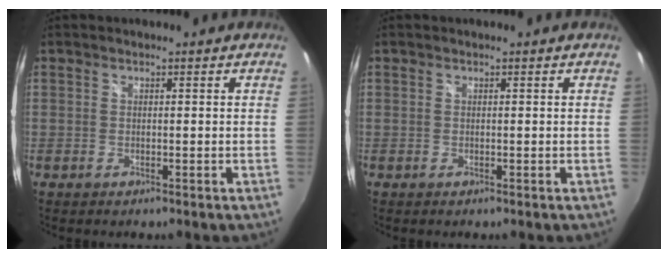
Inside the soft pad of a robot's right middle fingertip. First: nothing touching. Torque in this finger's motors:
{"motor_torque": [0.00, 0.00, 0.00, 0.01]}